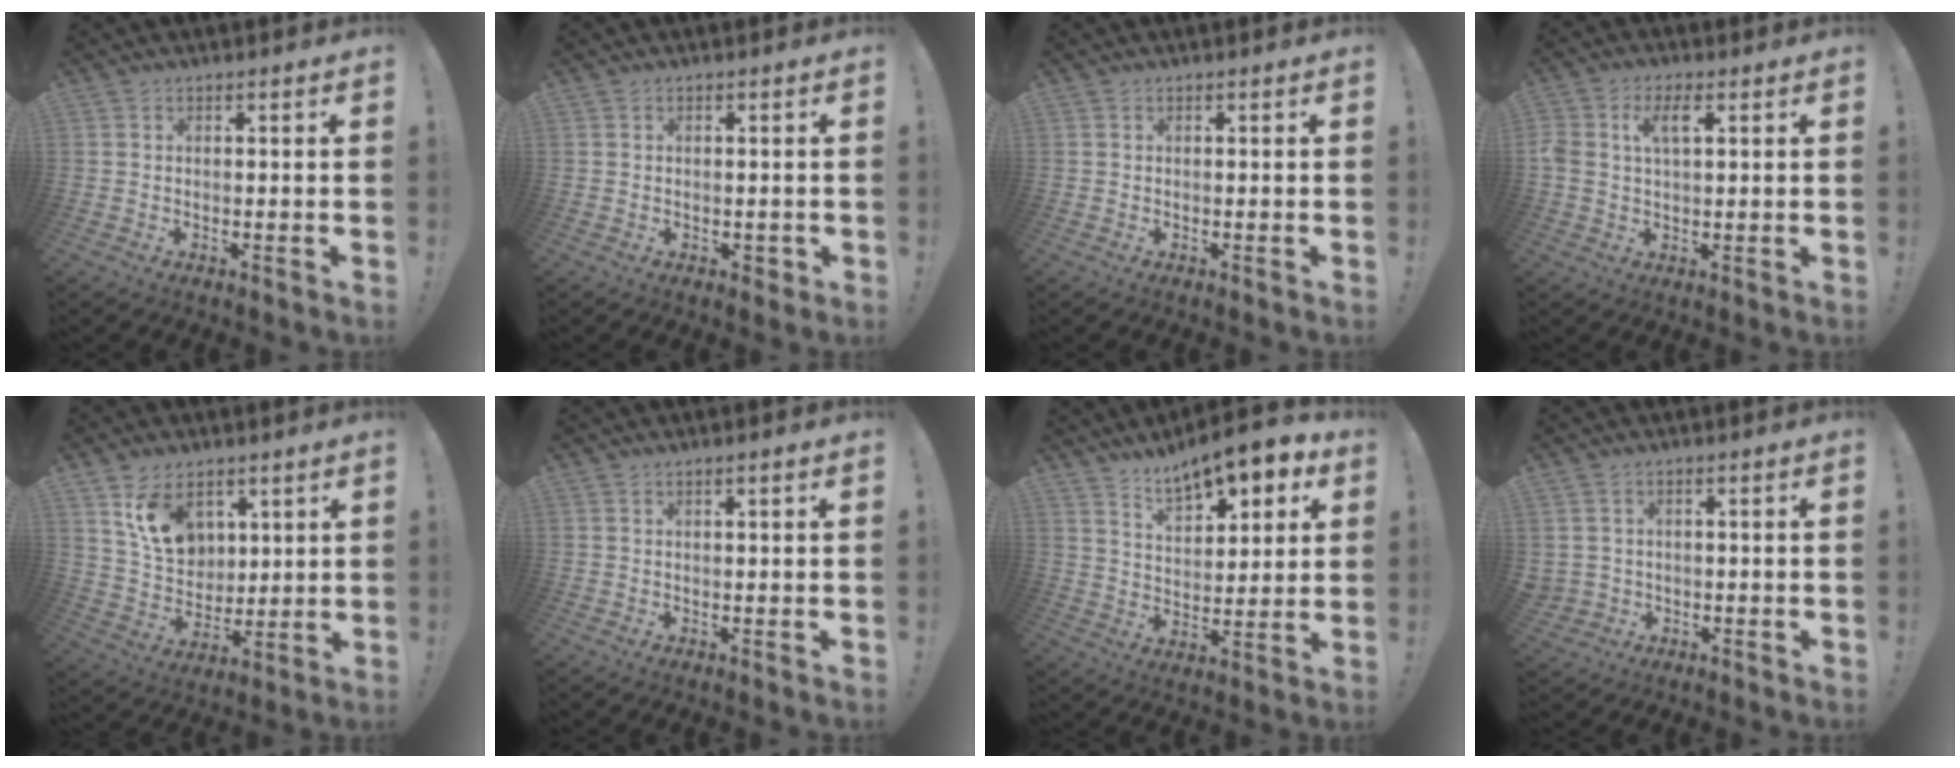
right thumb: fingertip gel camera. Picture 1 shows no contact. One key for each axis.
{"total": 1.8, "fx": -0.1, "fy": 1.6, "fz": 0.9, "tx": -0.001, "ty": 0.000, "tz": -0.004}
{"total": 0.0}
{"total": 5.9, "fx": 1.8, "fy": 3.1, "fz": 4.7, "tx": -0.101, "ty": 0.009, "tz": 0.031}
{"total": 12.9, "fx": 6.9, "fy": 8.8, "fz": 6.6, "tx": -0.109, "ty": -0.028, "tz": 0.136}
{"total": 1.2, "fx": 0.6, "fy": -0.2, "fz": 1.0, "tx": -0.016, "ty": -0.001, "tz": 0.008}
{"total": 11.8, "fx": 9.2, "fy": 4.6, "fz": 5.7, "tx": -0.091, "ty": -0.066, "tz": 0.163}
{"total": 2.2, "fx": 0.4, "fy": 2.0, "fz": 0.8, "tx": -0.020, "ty": 0.002, "tz": 0.011}